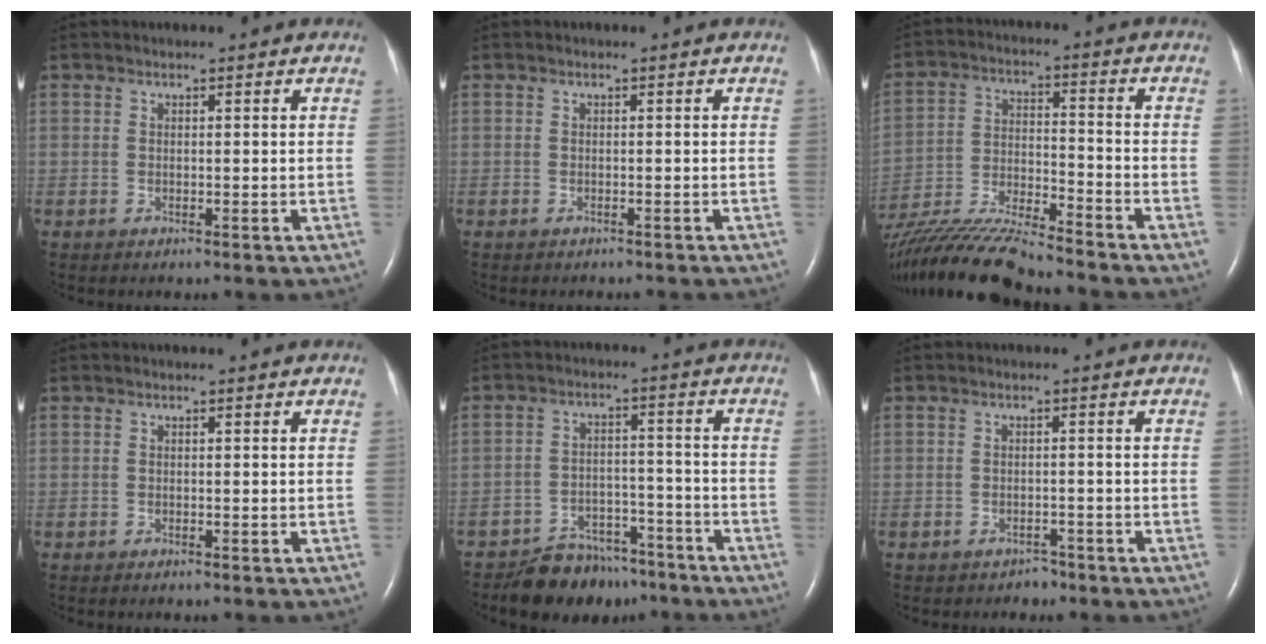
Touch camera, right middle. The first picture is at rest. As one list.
[{"total": 1.7, "force": [-1.5, 0.4, 0.6], "torque": [-0.009, -0.003, -0.015]}, {"total": 18.0, "force": [-16.2, 1.0, 7.7], "torque": [-0.172, -0.023, -0.288]}, {"total": 0.0}, {"total": 9.2, "force": [-8.0, 4.3, 1.6], "torque": [-0.012, 0.023, -0.124]}, {"total": 1.5, "force": [-1.3, 0.8, -0.1], "torque": [-0.003, 0.003, -0.021]}]